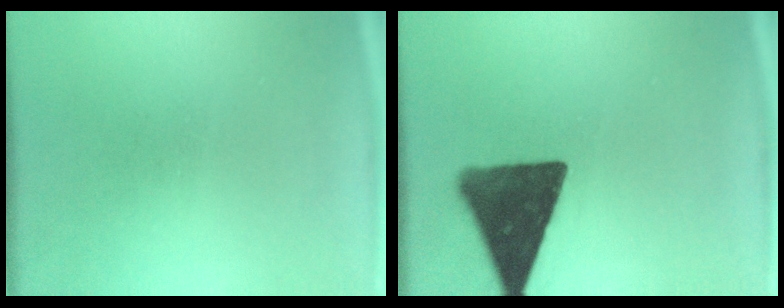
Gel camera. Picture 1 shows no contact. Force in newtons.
{"total": 14.6}